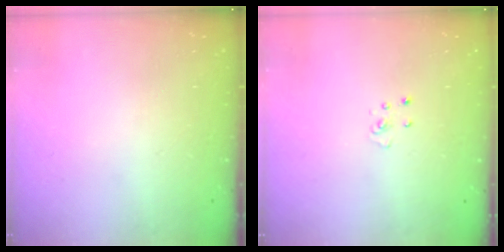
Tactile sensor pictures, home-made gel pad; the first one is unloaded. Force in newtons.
{"total": 2.5, "press": 2.5, "slide": 0.3}